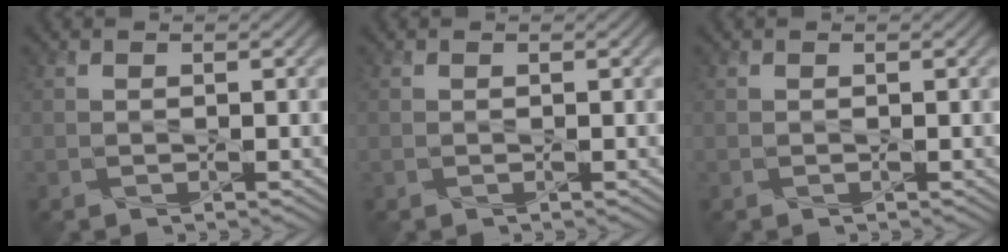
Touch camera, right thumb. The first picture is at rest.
{"total": 0.0}
{"total": 0.0}